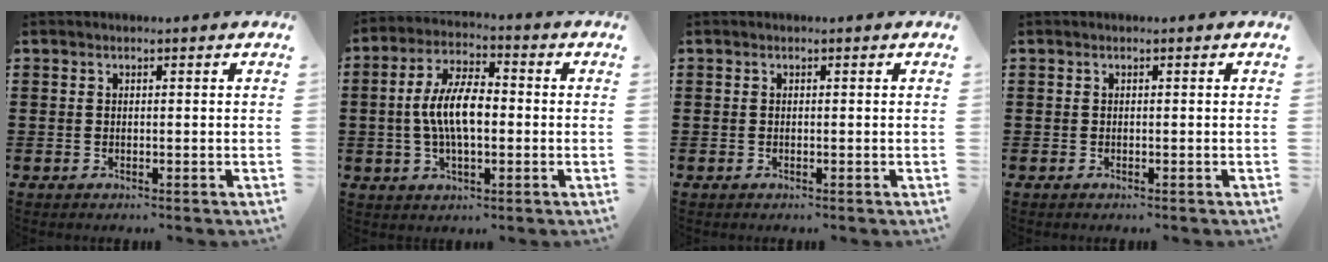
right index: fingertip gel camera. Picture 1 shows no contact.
{"total": 8.7, "force": [-0.5, 3.7, 7.9], "torque": [-0.168, 0.001, -0.016]}
{"total": 0.0}
{"total": 0.0}